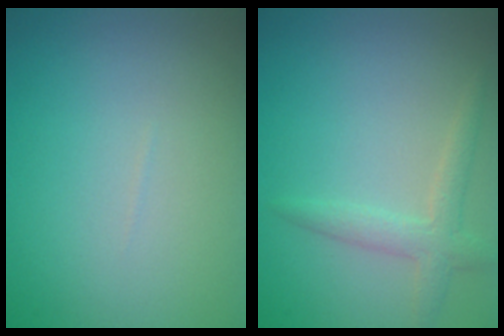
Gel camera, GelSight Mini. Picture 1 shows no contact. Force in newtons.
{"total": 2.1, "press": 2.1, "slide": 0.1}